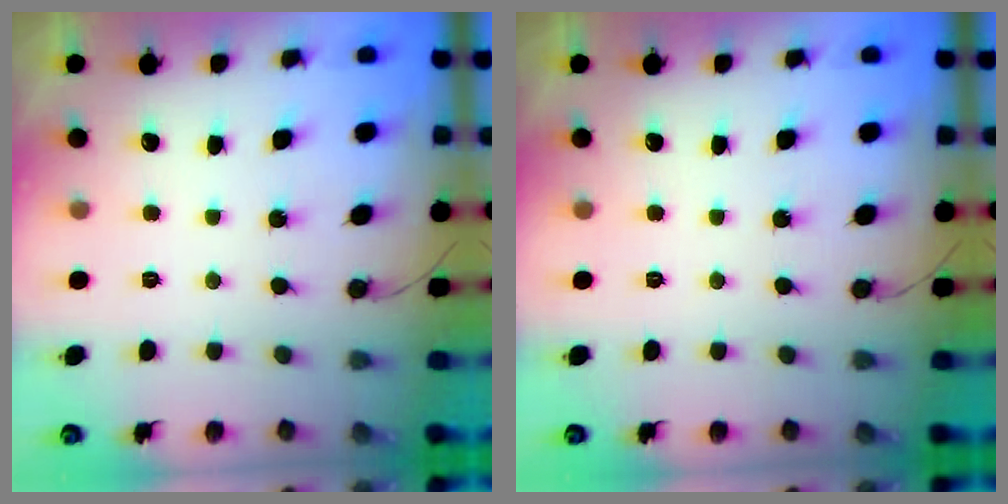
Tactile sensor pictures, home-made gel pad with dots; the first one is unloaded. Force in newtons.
{"total": 0.0}